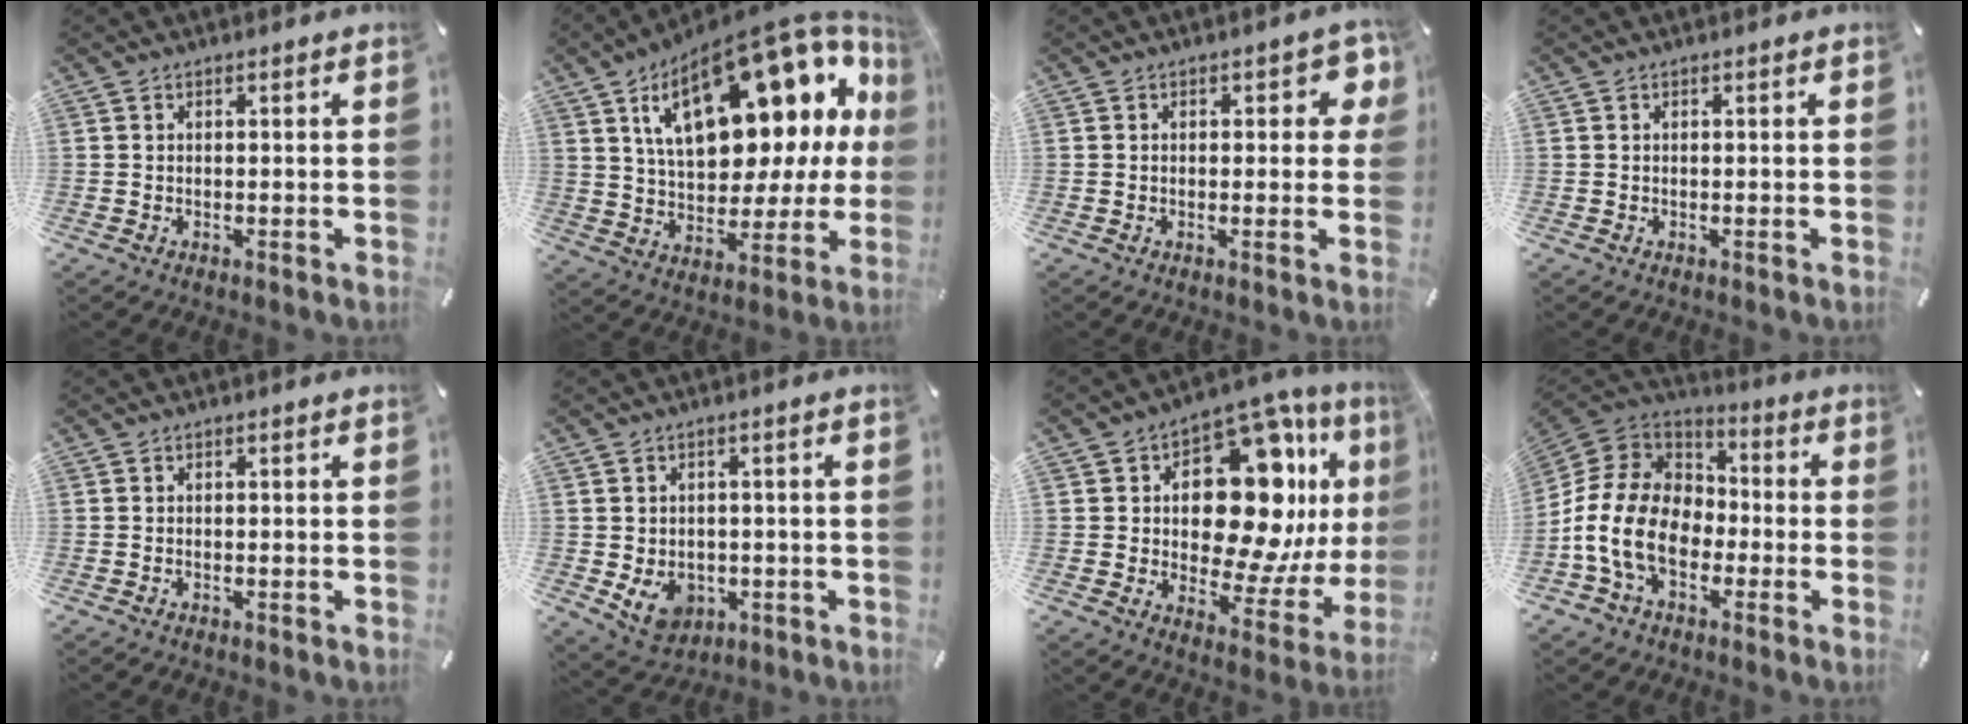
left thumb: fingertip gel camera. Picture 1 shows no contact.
{"total": 25.5, "force": [10.4, 13.1, 19.2], "torque": [-0.284, -0.059, 0.179]}
{"total": 4.9, "force": [1.1, 2.7, 3.9], "torque": [-0.038, -0.003, 0.011]}
{"total": 0.0}
{"total": 0.7, "force": [-0.4, 0.3, 0.4], "torque": [-0.009, 0.000, -0.008]}
{"total": 7.4, "force": [-1.8, 6.2, 3.7], "torque": [-0.065, 0.006, -0.033]}
{"total": 21.5, "force": [6.4, 12.0, 16.6], "torque": [-0.256, -0.048, 0.099]}
{"total": 15.5, "force": [-5.5, 11.2, 9.3], "torque": [-0.204, 0.028, -0.099]}